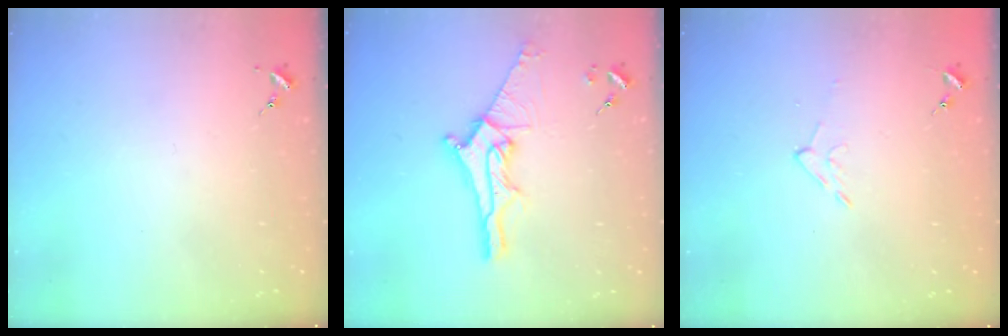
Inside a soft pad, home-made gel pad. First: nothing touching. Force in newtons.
{"total": 13.3, "press": 13.3, "slide": 1.1}
{"total": 5.3, "press": 5.3, "slide": 0.8}